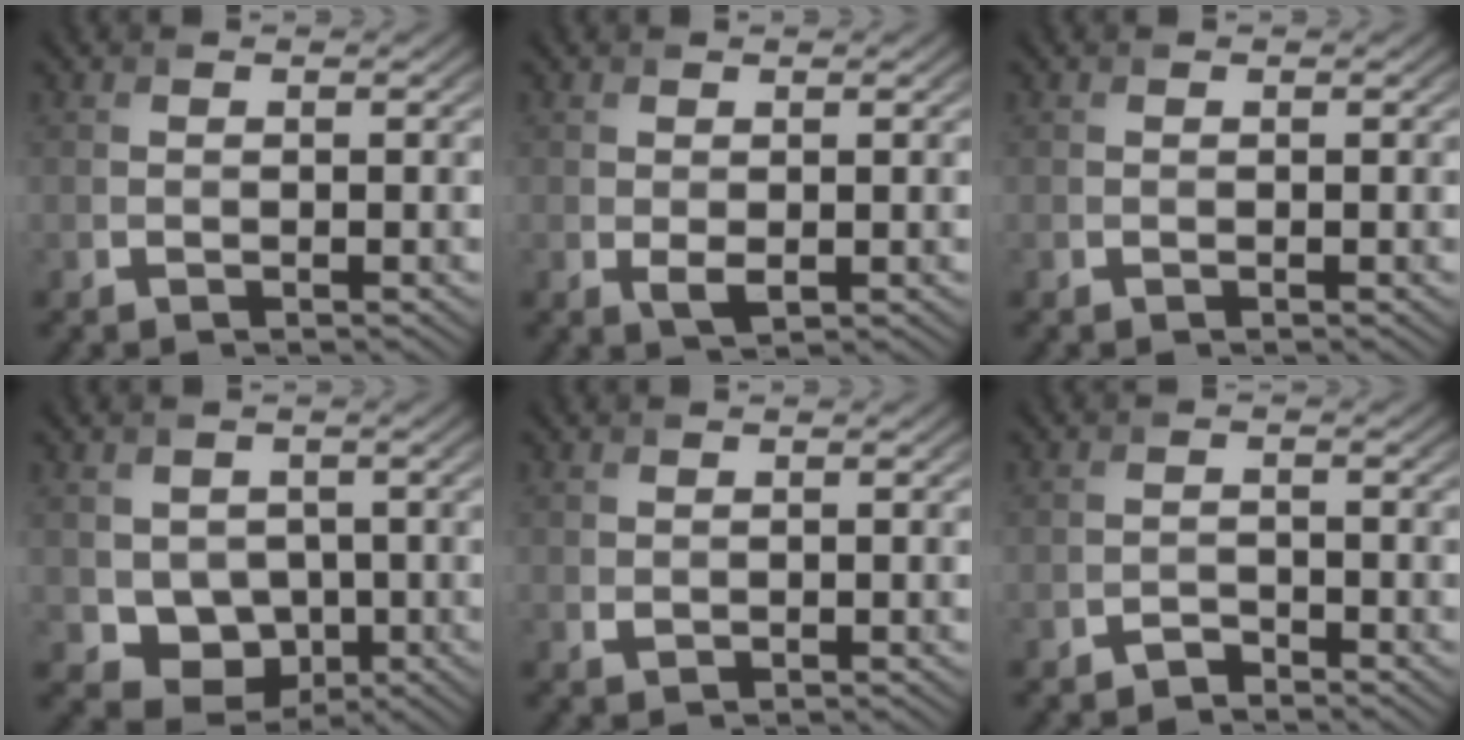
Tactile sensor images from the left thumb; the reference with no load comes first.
{"total": 1.6, "force": [-0.1, 0.9, 1.3], "torque": [-0.029, -0.007, 0.003]}
{"total": 0.0}
{"total": 5.7, "force": [-0.1, 5.0, 2.8], "torque": [-0.066, -0.023, 0.000]}
{"total": 0.6, "force": [0.3, 0.5, 0.2], "torque": [-0.008, -0.003, 0.009]}
{"total": 1.4, "force": [-1.3, 0.4, 0.3], "torque": [-0.004, 0.003, -0.029]}